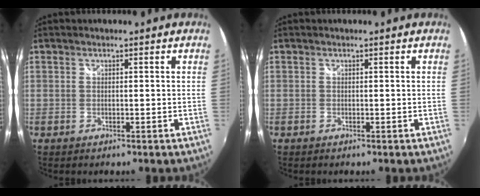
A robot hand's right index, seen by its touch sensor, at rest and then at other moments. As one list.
[{"total": 0.0}]